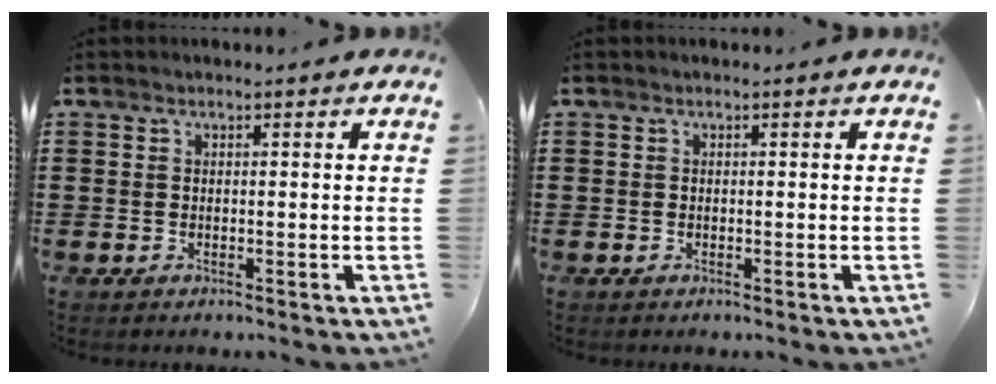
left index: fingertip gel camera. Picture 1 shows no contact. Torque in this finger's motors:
{"motor_torque": [-0.14, 0.14, 0.00, -0.01]}